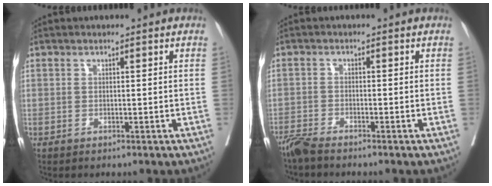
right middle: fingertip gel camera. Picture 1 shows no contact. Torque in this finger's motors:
{"motor_torque": [0.32, -0.31, 0.48, 0.11]}